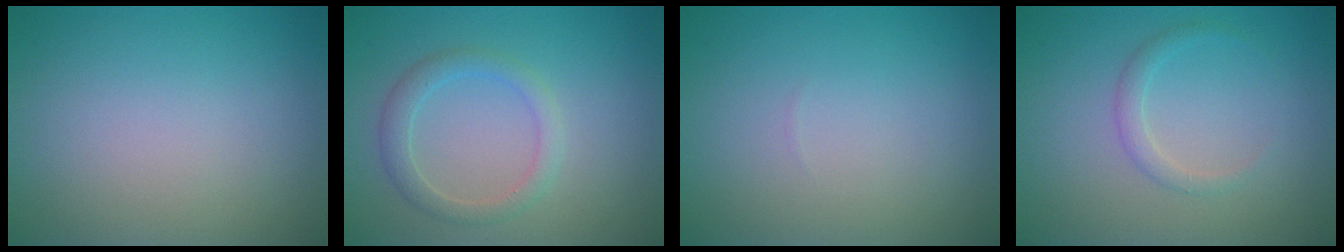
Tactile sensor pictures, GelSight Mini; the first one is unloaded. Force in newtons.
{"total": 2.3, "press": 2.3, "slide": 0.1}
{"total": 0.0}
{"total": 1.3, "press": 1.3, "slide": 0.0}